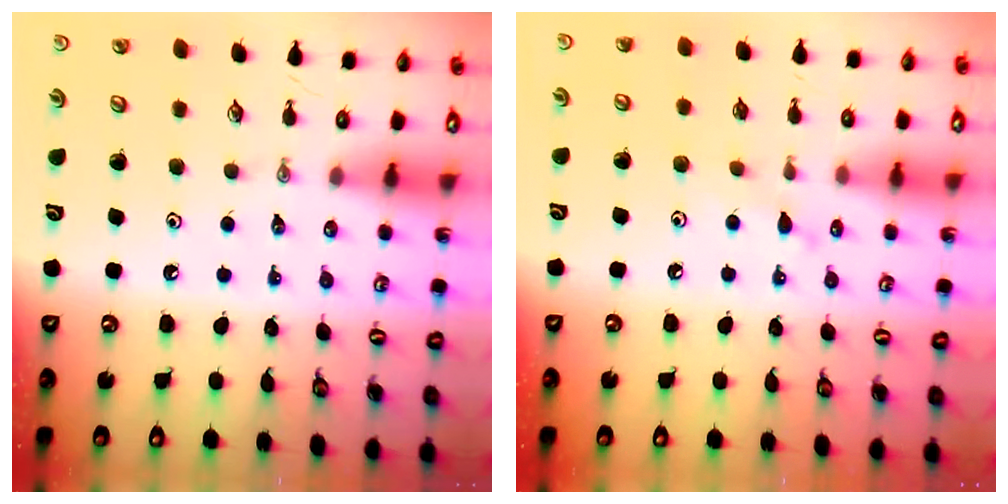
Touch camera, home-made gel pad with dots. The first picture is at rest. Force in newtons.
{"total": 6.5, "press": 6.5, "slide": 0.4}